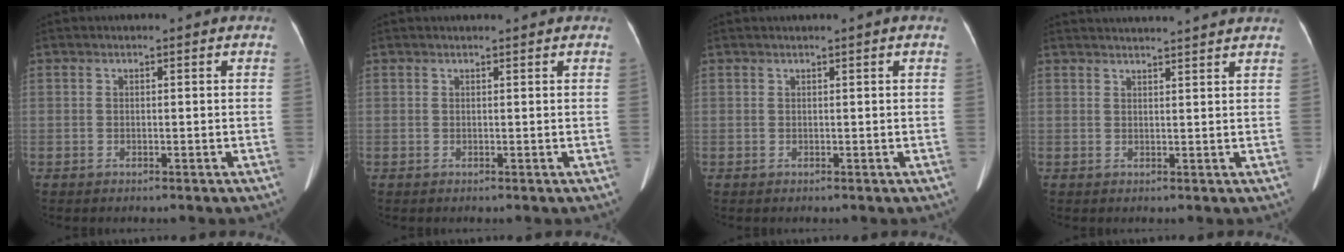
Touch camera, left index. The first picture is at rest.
{"total": 1.9, "force": [1.8, 0.2, 0.6], "torque": [-0.012, 0.014, 0.022]}
{"total": 0.6, "force": [0.3, -0.3, 0.5], "torque": [-0.016, -0.002, 0.014]}
{"total": 9.7, "force": [9.3, -0.7, 2.9], "torque": [-0.043, 0.019, 0.109]}